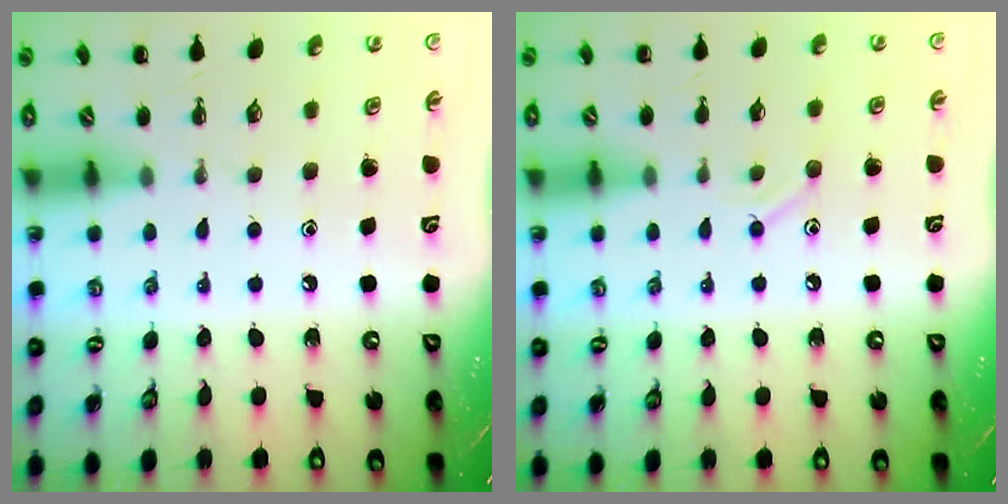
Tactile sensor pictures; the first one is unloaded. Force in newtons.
{"total": 6.6, "press": 6.2, "slide": 2.1}